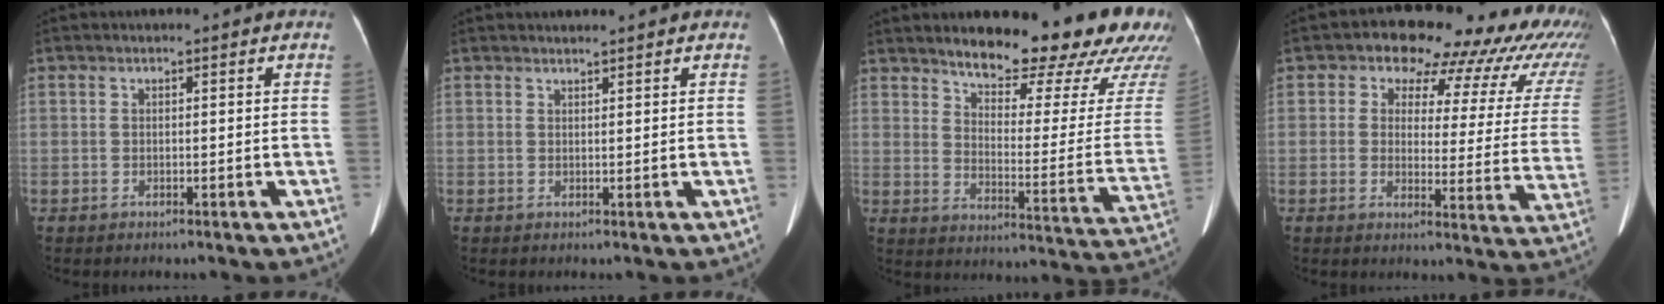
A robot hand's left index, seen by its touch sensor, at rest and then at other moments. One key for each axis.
{"total": 2.5, "fx": 2.4, "fy": -0.2, "fz": 0.7, "tx": -0.009, "ty": 0.001, "tz": 0.029}
{"total": 22.4, "fx": 19.1, "fy": 3.6, "fz": 11.2, "tx": -0.143, "ty": -0.080, "tz": 0.230}
{"total": 18.5, "fx": 14.6, "fy": 7.5, "fz": 8.5, "tx": -0.073, "ty": -0.034, "tz": 0.142}